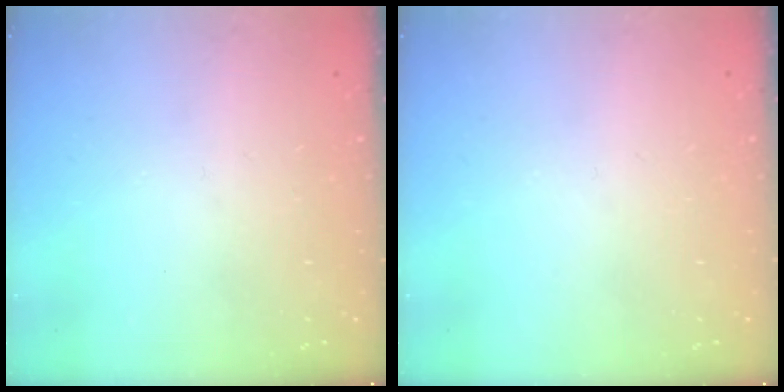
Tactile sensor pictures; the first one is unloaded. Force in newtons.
{"total": 0.0}